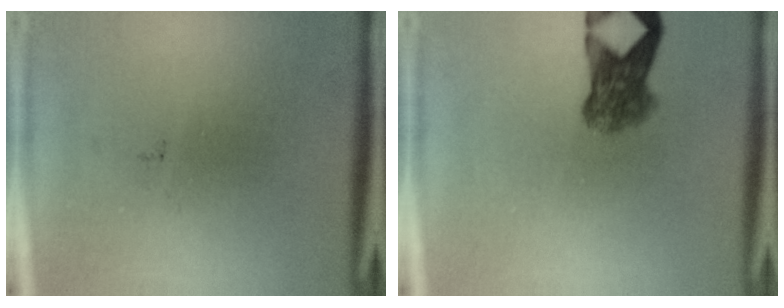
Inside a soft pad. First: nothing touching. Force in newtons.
{"total": 5.1}